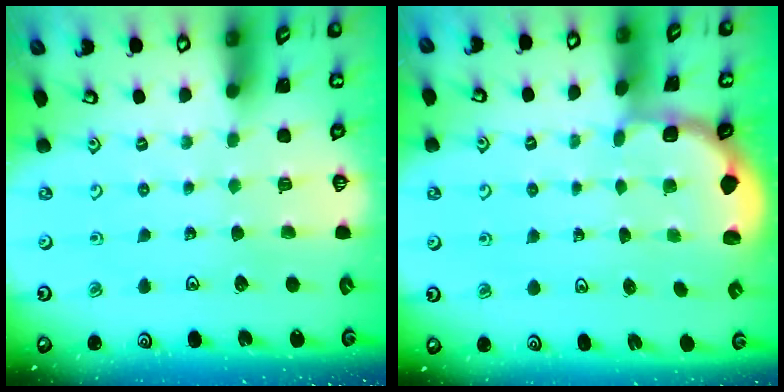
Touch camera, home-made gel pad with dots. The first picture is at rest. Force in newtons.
{"total": 1.9, "press": 1.8, "slide": 0.8}